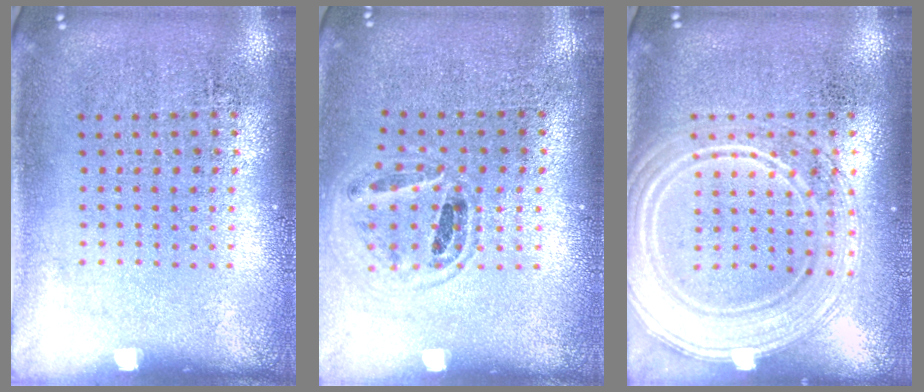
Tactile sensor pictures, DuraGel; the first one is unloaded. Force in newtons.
{"total": 0.8, "press": 0.8, "slide": 0.1}
{"total": 3.7, "press": 3.7, "slide": 0.5}